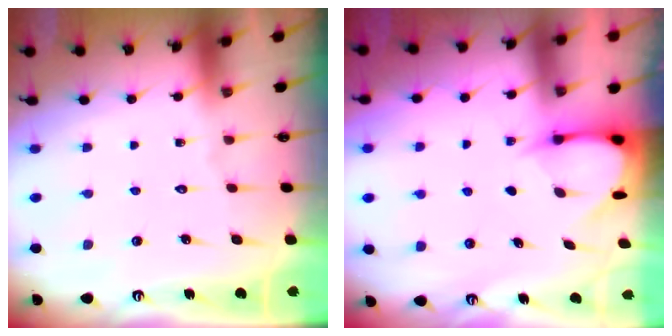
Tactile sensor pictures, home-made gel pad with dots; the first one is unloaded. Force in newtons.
{"total": 3.7, "press": 3.7, "slide": 0.4}